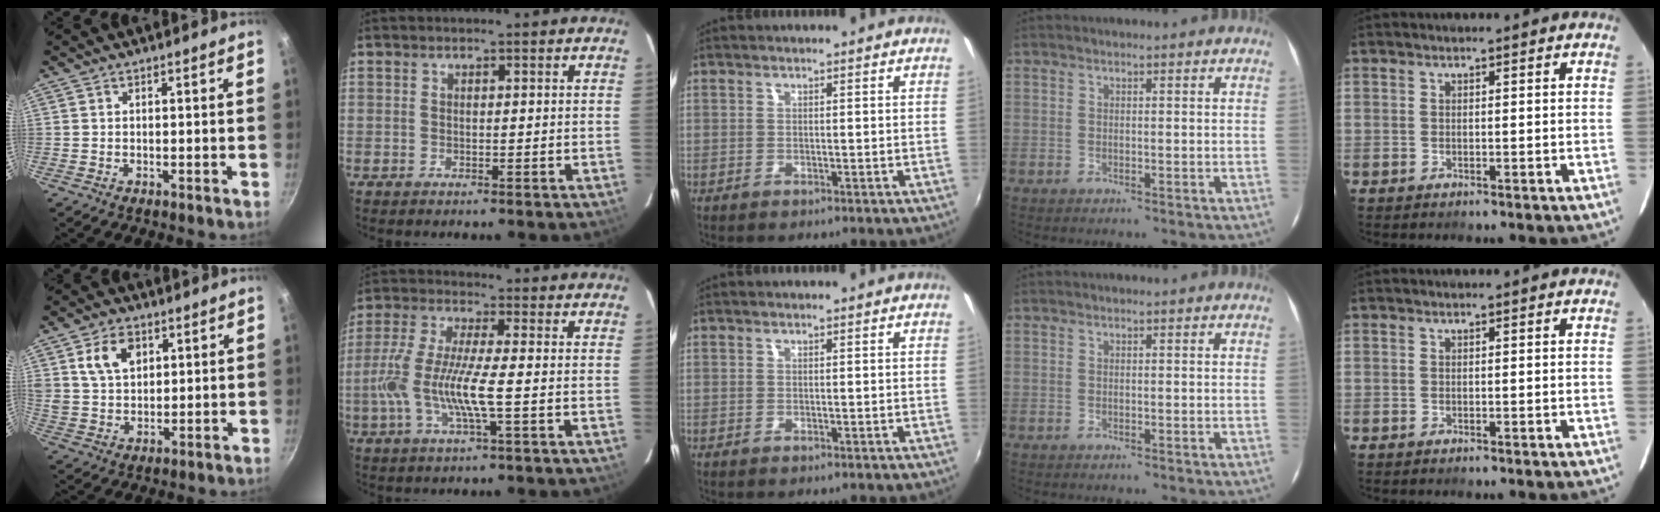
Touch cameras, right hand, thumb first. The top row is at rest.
{"thumb": {"total": 8.7, "force": [3.4, 6.1, 5.2], "torque": [-0.077, -0.009, 0.064]}, "index": {"total": 11.2, "force": [-2.4, 1.2, 10.9], "torque": [-0.228, -0.006, -0.048]}}